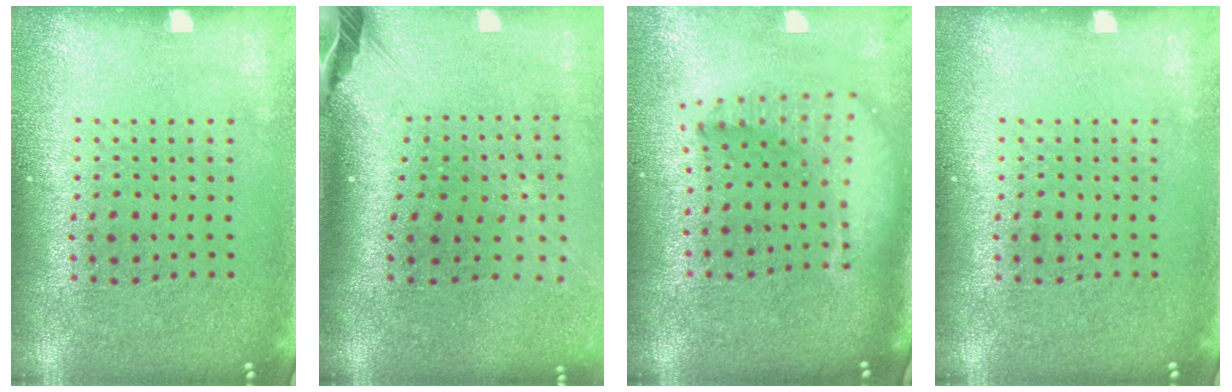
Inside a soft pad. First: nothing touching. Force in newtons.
{"total": 2.6, "press": 1.8, "slide": 1.8}
{"total": 2.3, "press": 1.7, "slide": 1.5}
{"total": 0.0}